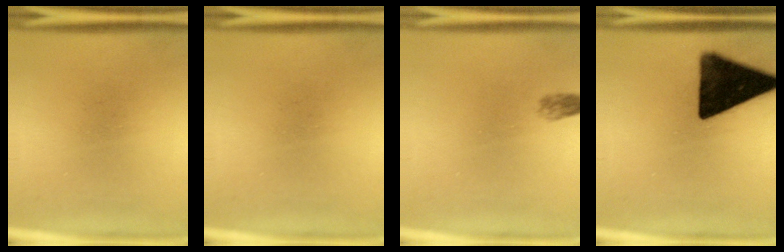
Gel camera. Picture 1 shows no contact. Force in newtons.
{"total": 0.0}
{"total": 1.5}
{"total": 16.8}